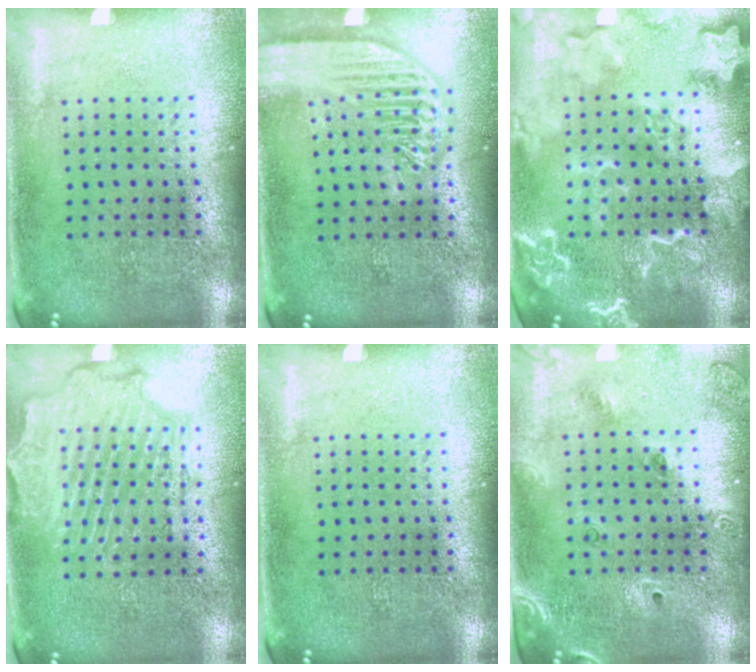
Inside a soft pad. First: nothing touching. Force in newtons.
{"total": 2.8, "press": 2.8, "slide": 0.3}
{"total": 4.7, "press": 4.7, "slide": 0.7}
{"total": 2.2, "press": 2.1, "slide": 0.5}
{"total": 0.0}
{"total": 1.6, "press": 1.4, "slide": 0.9}